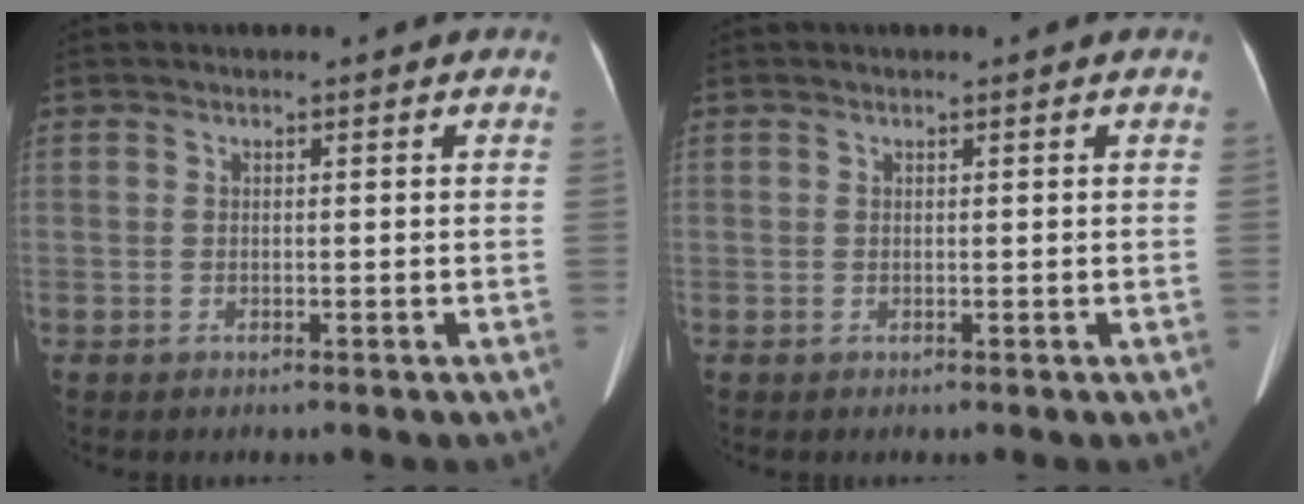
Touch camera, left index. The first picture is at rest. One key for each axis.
{"total": 0.0}